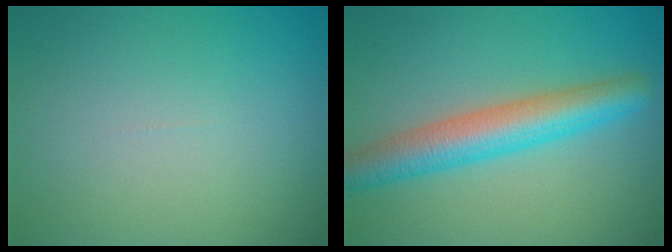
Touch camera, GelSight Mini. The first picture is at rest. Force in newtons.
{"total": 6.1, "press": 6.1, "slide": 0.2}